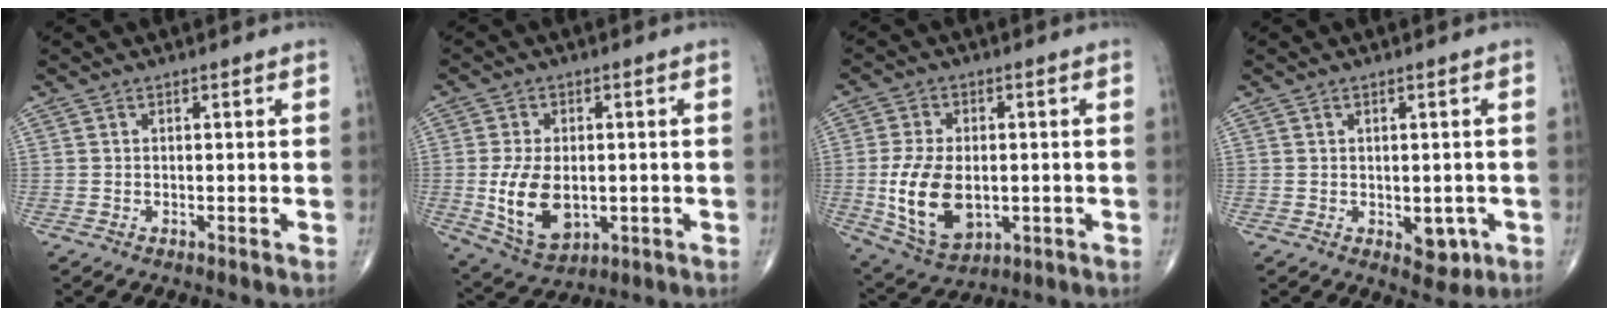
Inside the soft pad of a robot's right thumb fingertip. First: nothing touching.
{"total": 11.5, "force": [-1.3, 7.1, 9.0], "torque": [-0.156, -0.008, -0.008]}
{"total": 13.7, "force": [-1.7, 8.3, 10.7], "torque": [-0.195, -0.007, -0.013]}
{"total": 4.2, "force": [-1.1, 2.7, 3.1], "torque": [-0.015, -0.002, -0.005]}